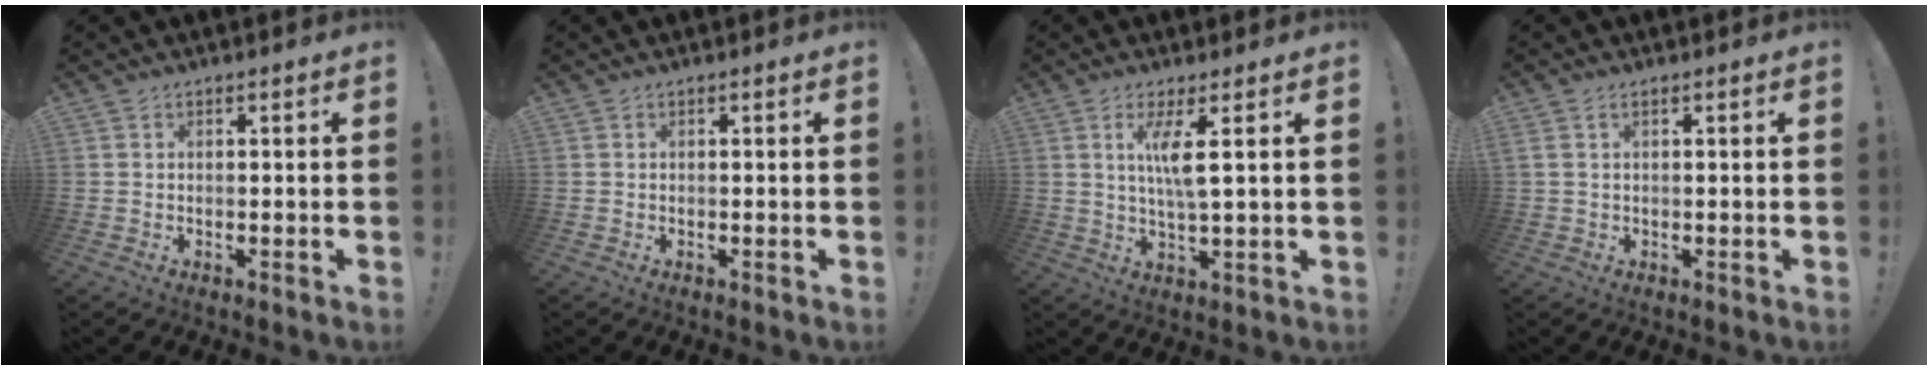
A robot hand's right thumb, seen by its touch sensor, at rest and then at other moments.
{"total": 0.0}
{"total": 7.4, "force": [2.6, 0.5, 6.9], "torque": [-0.130, -0.005, 0.037]}
{"total": 1.5, "force": [0.7, 0.2, 1.3], "torque": [-0.026, 0.001, 0.013]}